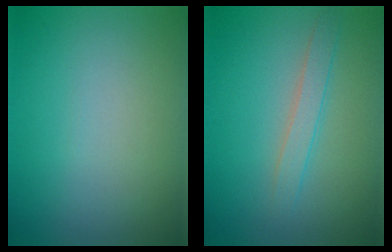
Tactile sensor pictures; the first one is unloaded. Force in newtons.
{"total": 1.9, "press": 1.9, "slide": 0.1}